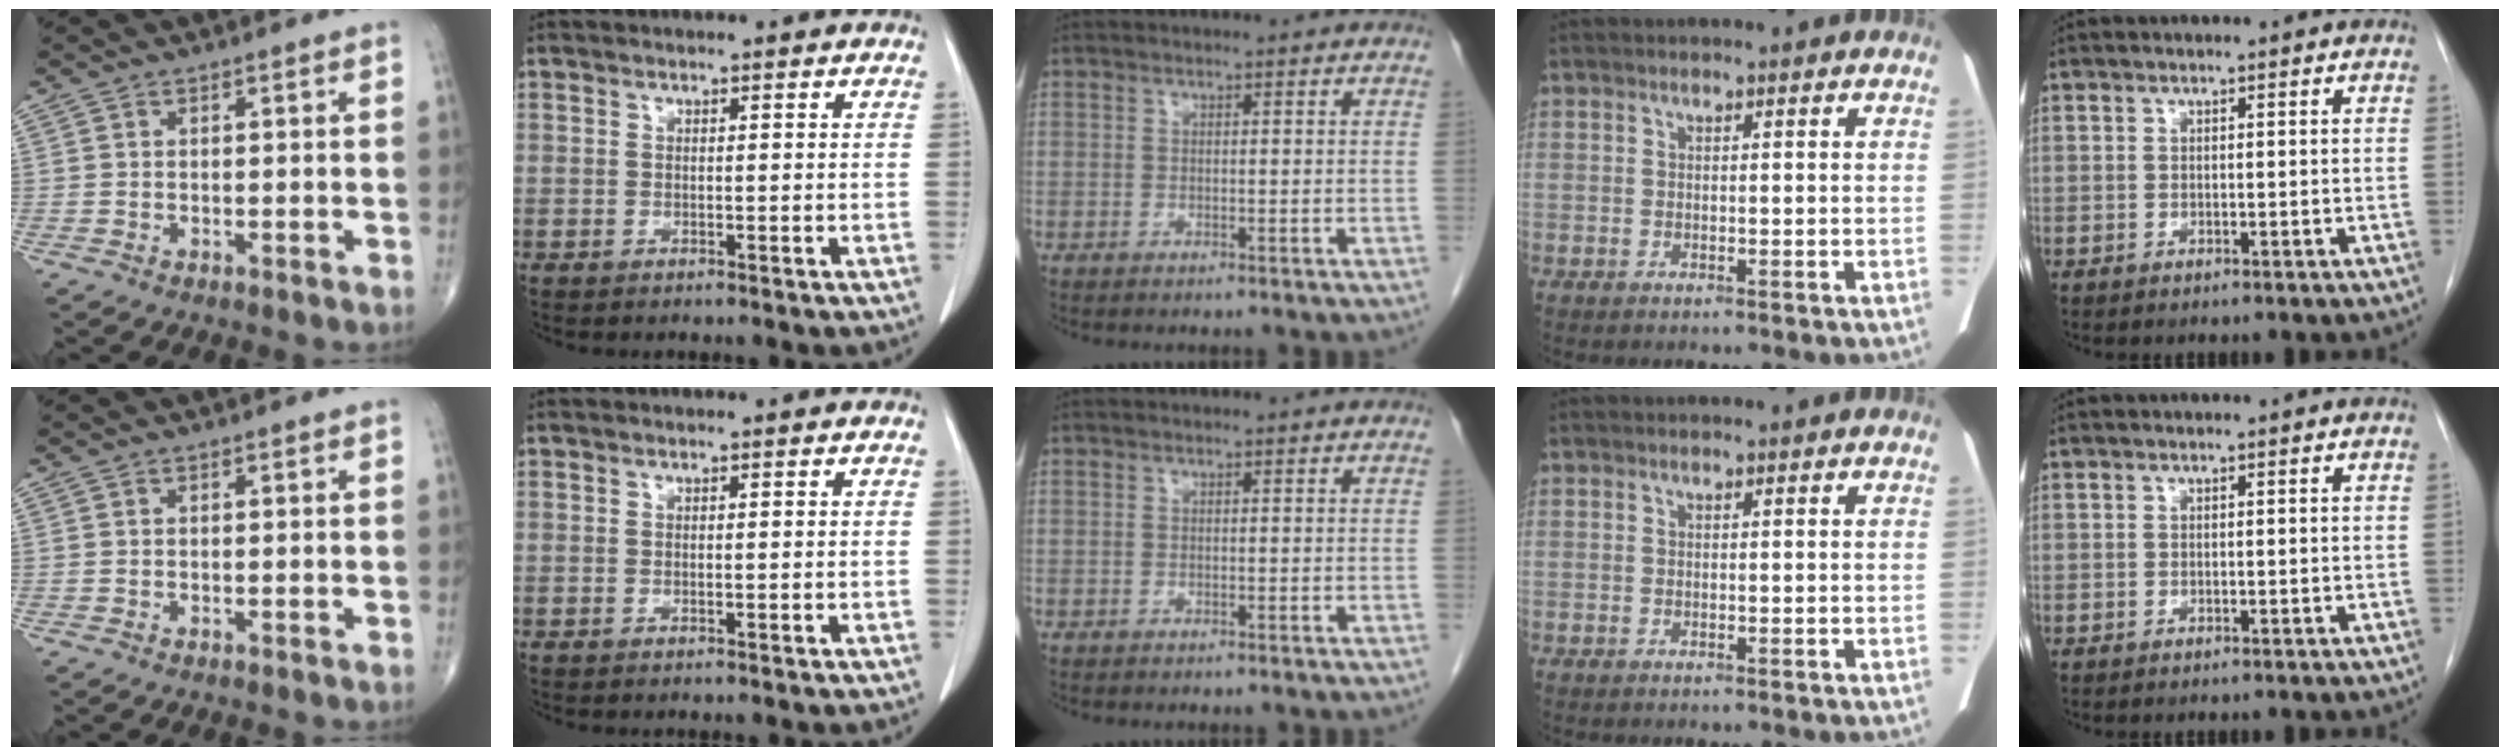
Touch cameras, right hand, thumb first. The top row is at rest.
{"index": {"total": 0.6, "force": [-0.1, 0.3, 0.5], "torque": [-0.016, 0.000, 0.000]}}